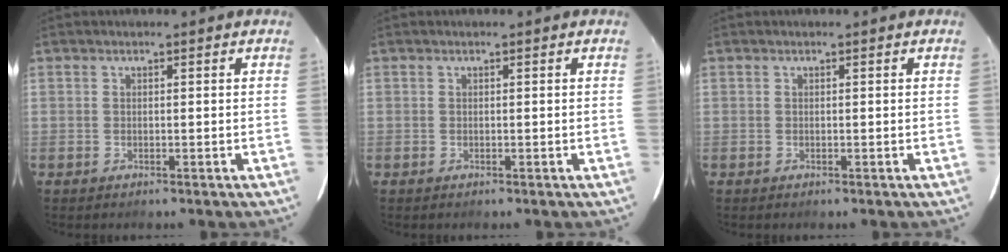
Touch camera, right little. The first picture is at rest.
{"total": 0.0}
{"total": 0.0}